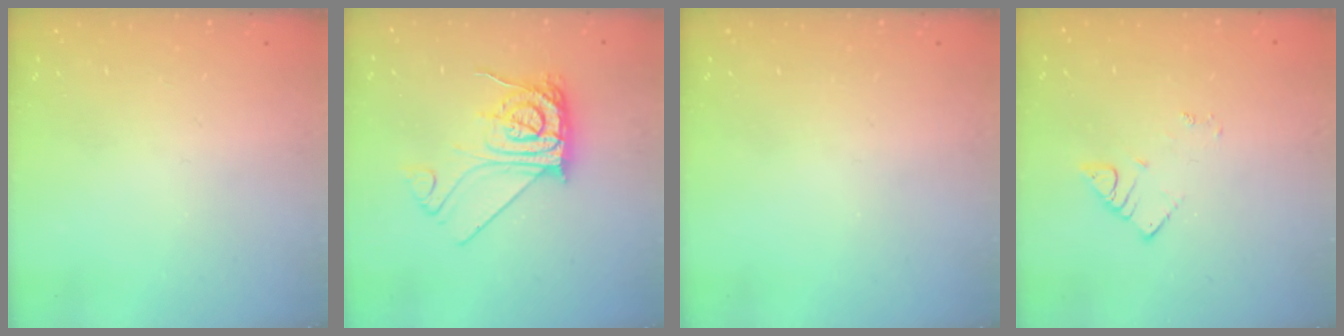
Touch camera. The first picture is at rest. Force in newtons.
{"total": 11.8, "press": 11.8, "slide": 1.2}
{"total": 0.0}
{"total": 2.7, "press": 2.7, "slide": 0.4}